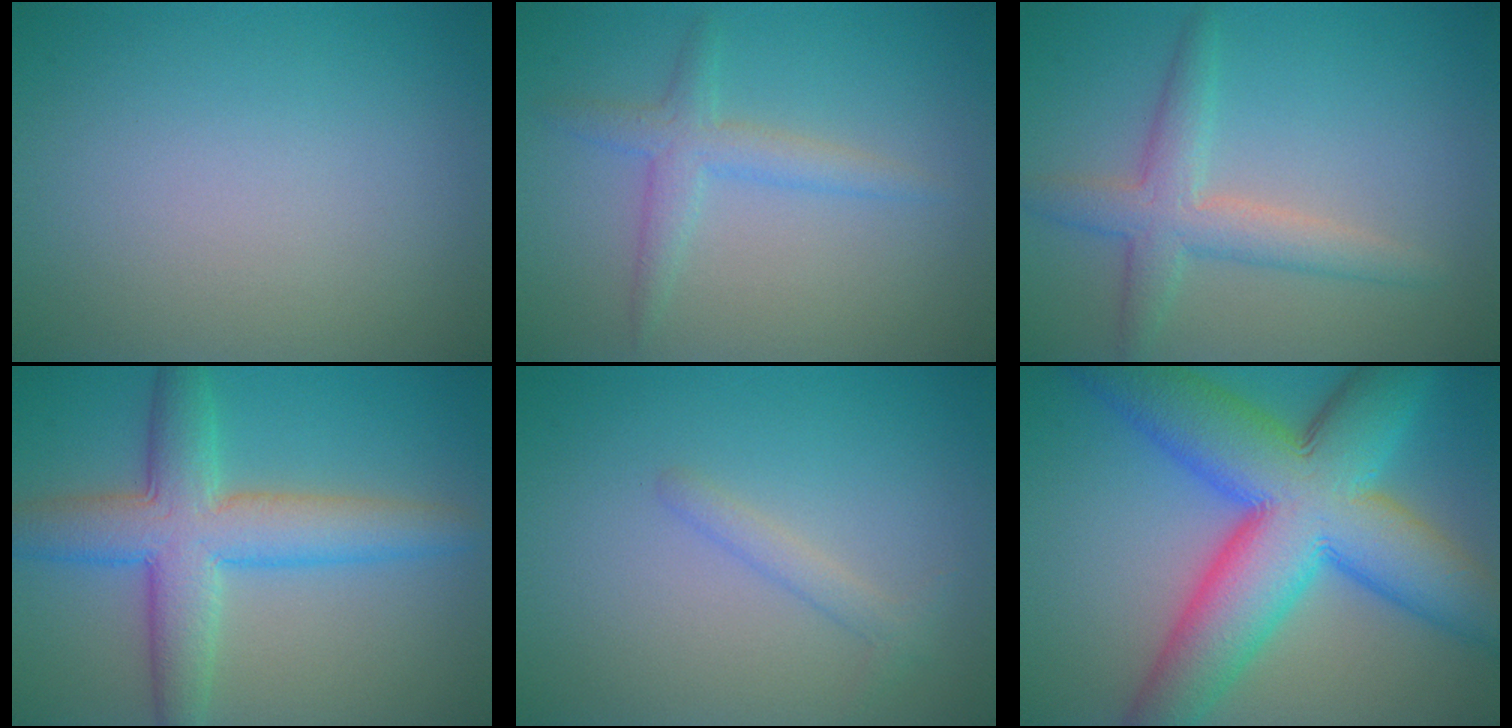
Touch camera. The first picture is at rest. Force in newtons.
{"total": 1.8, "press": 1.8, "slide": 0.1}
{"total": 3.7, "press": 3.7, "slide": 0.2}
{"total": 7.2, "press": 7.2, "slide": 0.1}
{"total": 1.3, "press": 1.3, "slide": 0.1}
{"total": 14.5, "press": 14.5, "slide": 0.3}